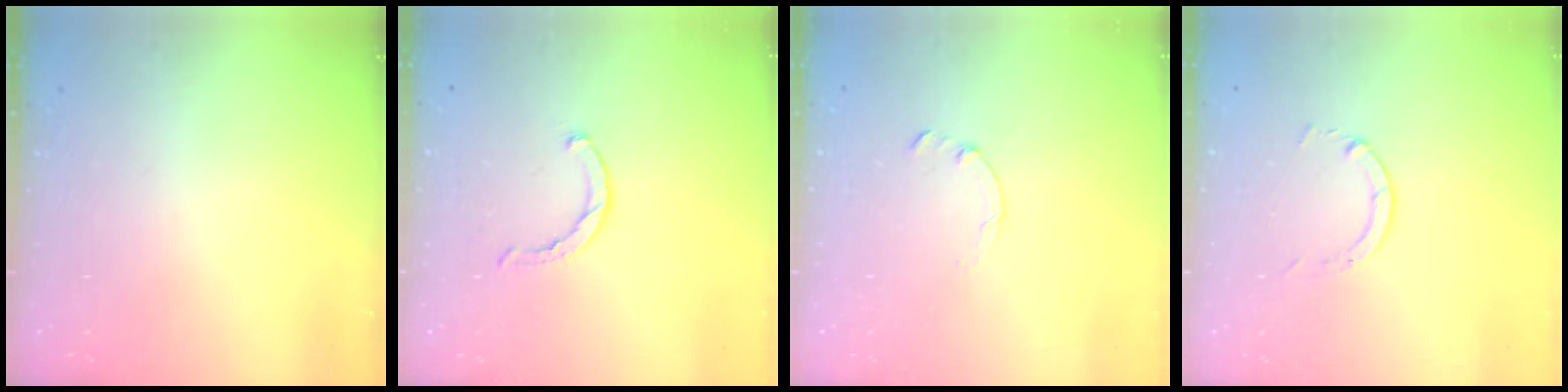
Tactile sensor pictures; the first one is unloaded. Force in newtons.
{"total": 2.3, "press": 2.3, "slide": 0.4}
{"total": 0.0}
{"total": 1.3, "press": 1.2, "slide": 0.3}